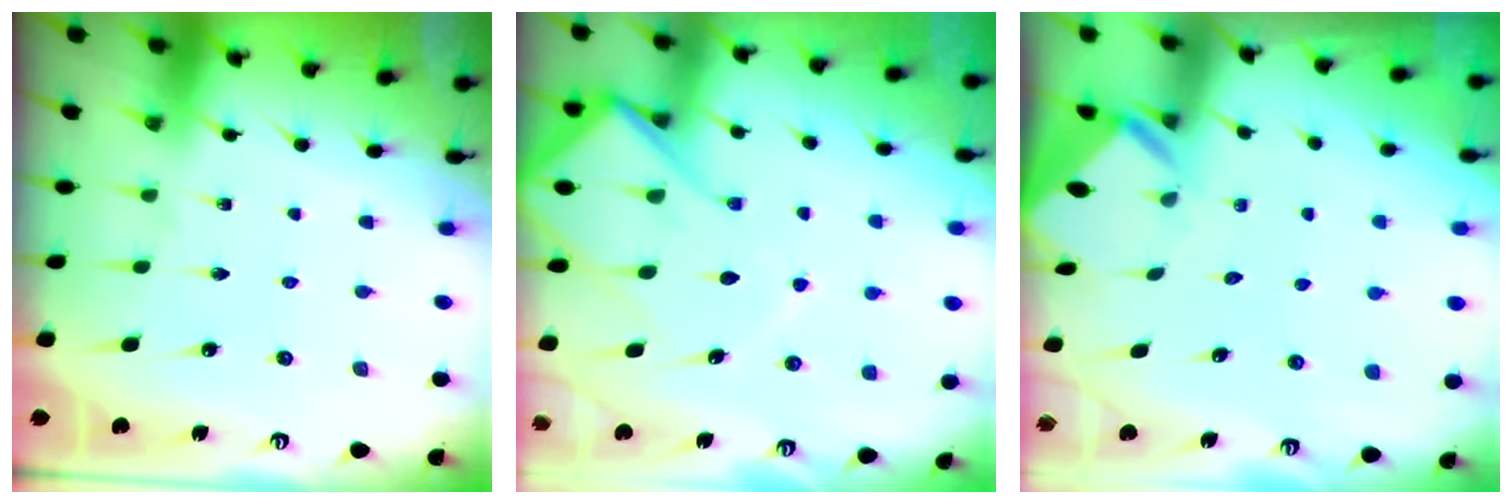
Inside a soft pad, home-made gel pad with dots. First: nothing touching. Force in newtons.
{"total": 13.3, "press": 13.2, "slide": 1.4}
{"total": 3.0, "press": 3.0, "slide": 0.3}